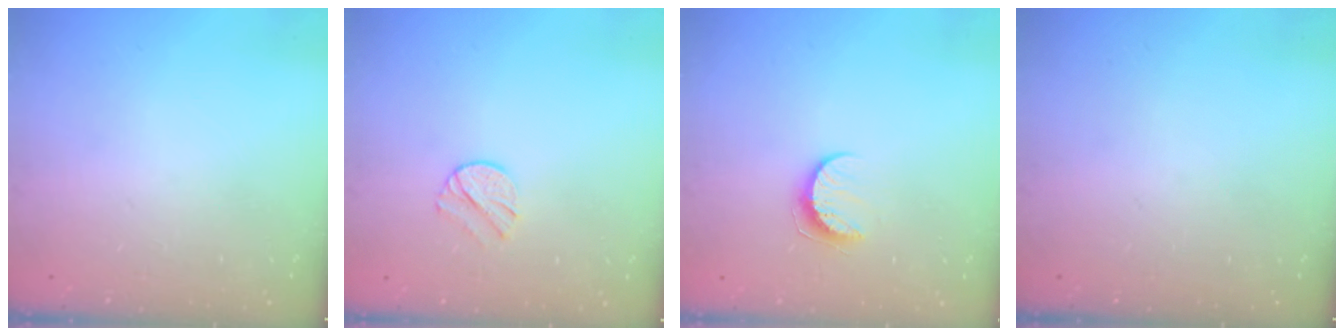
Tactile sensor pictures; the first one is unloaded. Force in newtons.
{"total": 6.1, "press": 6.1, "slide": 0.7}
{"total": 8.1, "press": 8.1, "slide": 0.6}
{"total": 0.0}